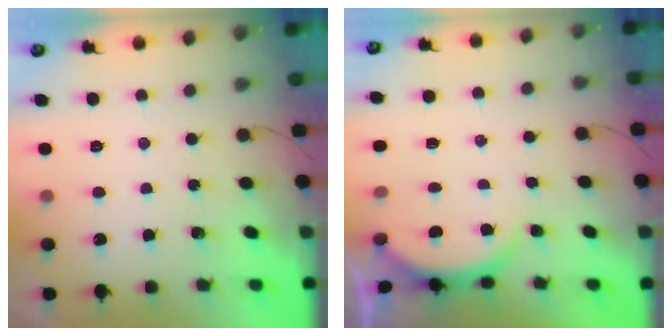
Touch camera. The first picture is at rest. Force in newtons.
{"total": 2.9, "press": 2.8, "slide": 0.6}